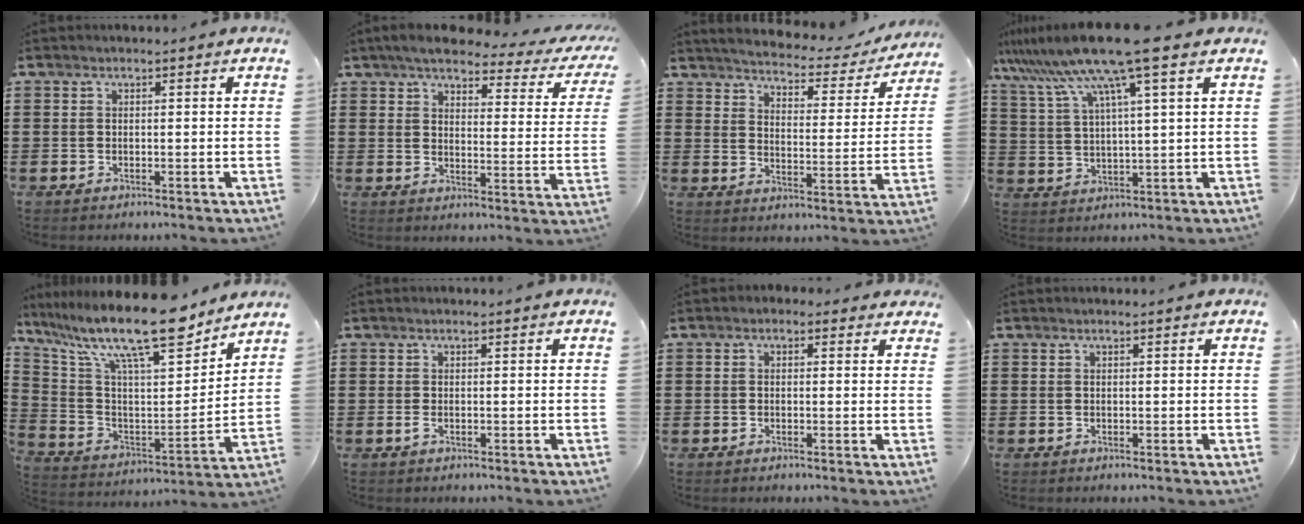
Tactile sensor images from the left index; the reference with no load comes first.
{"total": 4.9, "force": [4.1, 1.0, 2.5], "torque": [-0.061, -0.020, 0.064]}
{"total": 3.3, "force": [3.2, 0.2, 0.9], "torque": [-0.039, -0.029, 0.046]}
{"total": 11.5, "force": [8.1, 0.0, 8.2], "torque": [-0.190, -0.027, 0.136]}
{"total": 15.9, "force": [12.5, 3.2, 9.4], "torque": [-0.201, -0.079, 0.210]}
{"total": 0.8, "force": [-0.1, 0.2, 0.8], "torque": [-0.015, -0.003, -0.001]}
{"total": 1.1, "force": [0.1, 1.0, 0.5], "torque": [-0.013, 0.005, -0.001]}
{"total": 0.0}